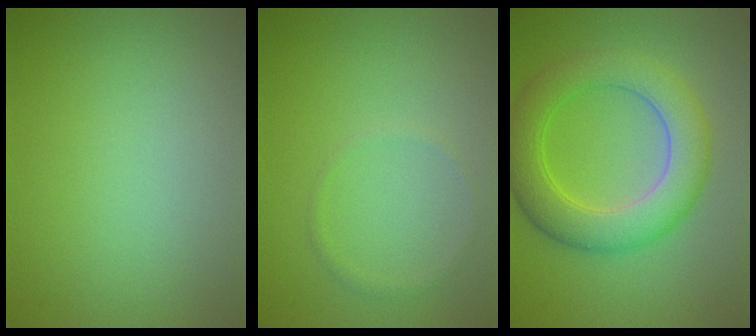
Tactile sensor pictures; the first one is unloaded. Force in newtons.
{"total": 0.8, "press": 0.8, "slide": 0.2}
{"total": 6.4, "press": 6.4, "slide": 0.0}